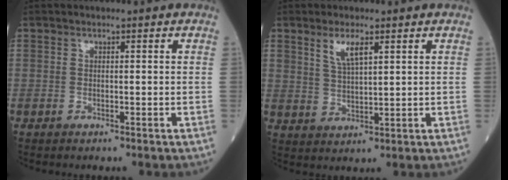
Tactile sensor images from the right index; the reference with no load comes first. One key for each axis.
{"total": 4.4, "fx": 2.5, "fy": 1.1, "fz": 3.5, "tx": -0.073, "ty": -0.001, "tz": 0.051}